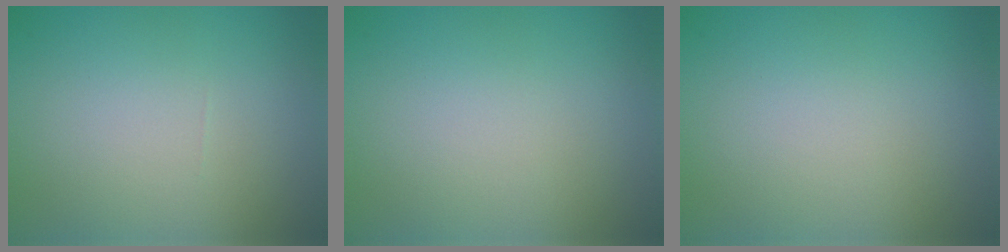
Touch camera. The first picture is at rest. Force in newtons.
{"total": 0.0}
{"total": 0.0}